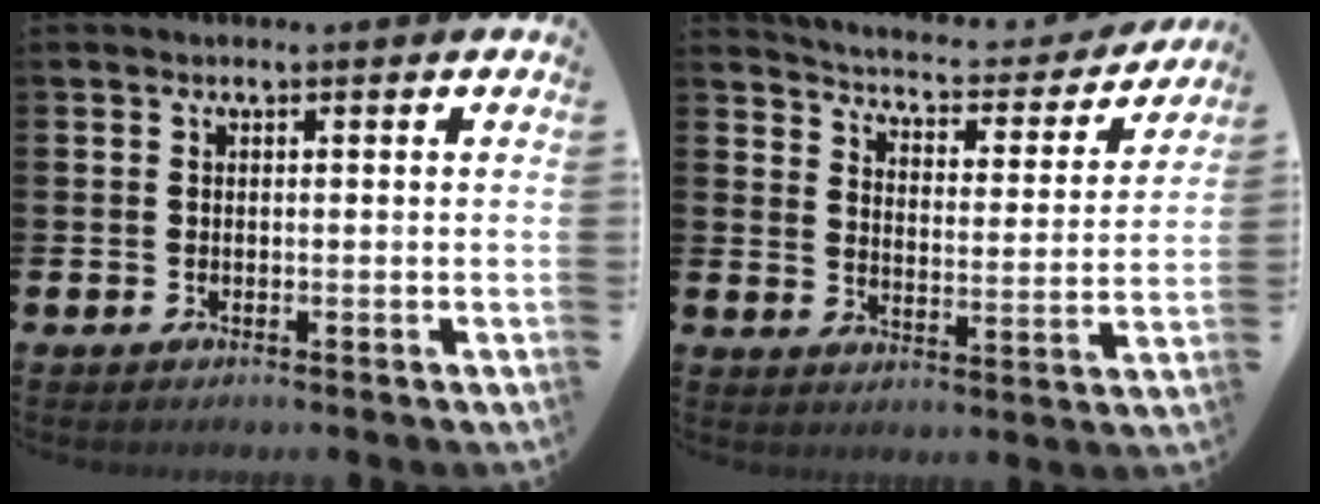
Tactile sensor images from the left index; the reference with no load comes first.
{"total": 4.5, "force": [4.3, 1.1, 1.0], "torque": [-0.040, -0.041, 0.064]}